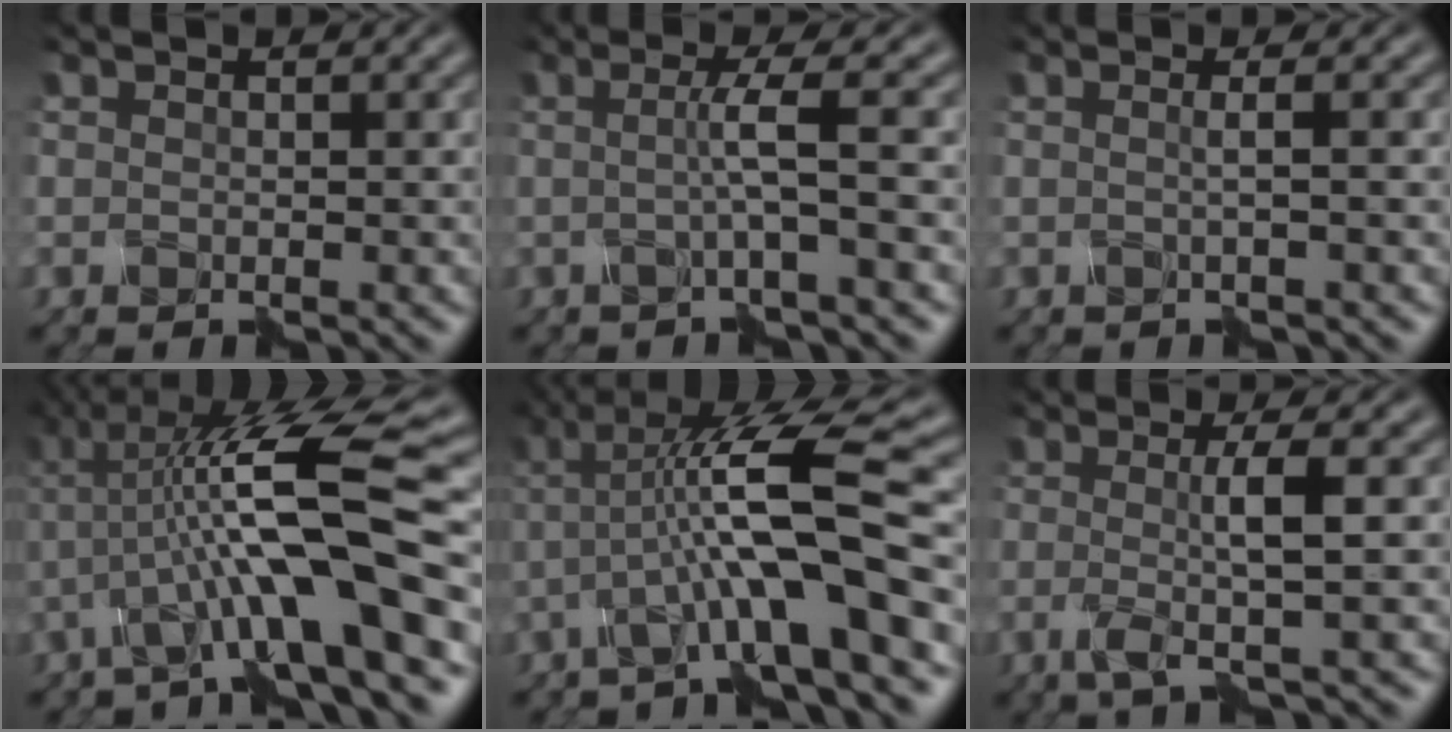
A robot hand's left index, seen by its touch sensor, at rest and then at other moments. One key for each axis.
{"total": 3.0, "fx": -0.6, "fy": 0.1, "fz": 2.9, "tx": -0.054, "ty": -0.003, "tz": -0.018}
{"total": 1.4, "fx": -0.4, "fy": 0.2, "fz": 1.3, "tx": -0.024, "ty": 0.004, "tz": -0.020}
{"total": 12.3, "fx": -1.6, "fy": 2.3, "fz": 11.9, "tx": -0.203, "ty": 0.024, "tz": -0.032}
{"total": 11.0, "fx": -1.3, "fy": 1.9, "fz": 10.8, "tx": -0.183, "ty": 0.020, "tz": -0.028}
{"total": 4.0, "fx": -0.7, "fy": 0.5, "fz": 3.9, "tx": -0.072, "ty": -0.004, "tz": -0.016}